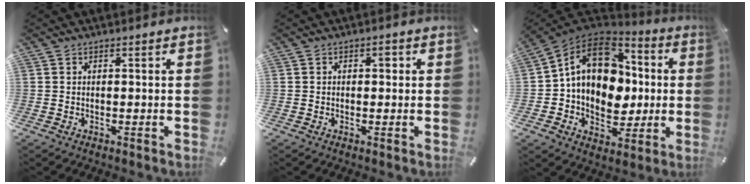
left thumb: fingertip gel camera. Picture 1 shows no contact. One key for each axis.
{"total": 1.7, "fx": 0.2, "fy": 1.1, "fz": 1.2, "tx": -0.018, "ty": 0.005, "tz": -0.001}
{"total": 16.5, "fx": 2.3, "fy": 12.8, "fz": 10.2, "tx": -0.165, "ty": 0.000, "tz": 0.047}